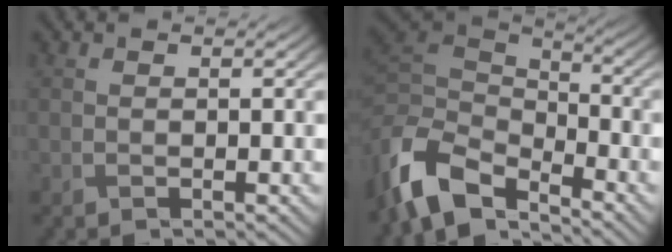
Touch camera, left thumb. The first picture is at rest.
{"total": 10.8, "force": [-6.9, 5.6, 6.0], "torque": [-0.149, -0.009, -0.142]}